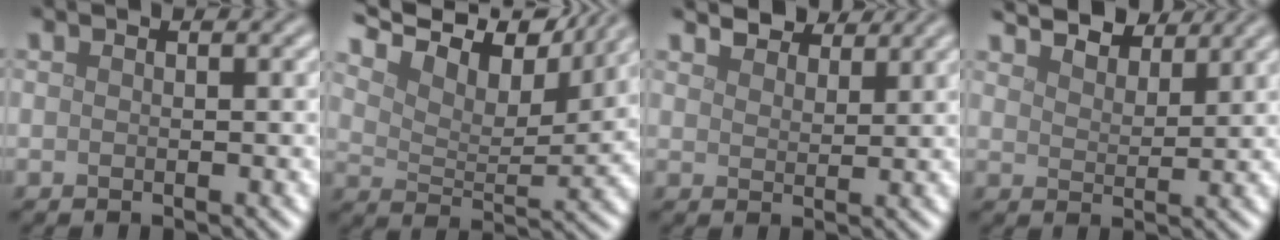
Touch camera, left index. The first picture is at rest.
{"total": 11.3, "force": [9.5, 3.4, 5.0], "torque": [-0.113, 0.014, 0.134]}
{"total": 3.9, "force": [3.6, 1.1, 1.1], "torque": [-0.026, 0.002, 0.062]}
{"total": 6.2, "force": [5.4, 1.9, 2.2], "torque": [-0.045, 0.005, 0.080]}